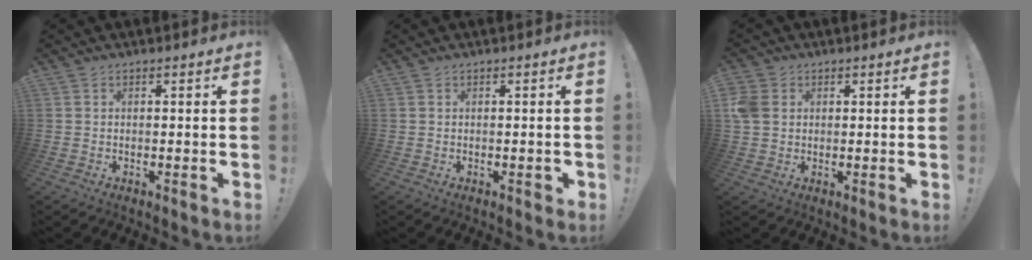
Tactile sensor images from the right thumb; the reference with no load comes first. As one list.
[{"total": 1.0, "force": [-0.2, 0.7, 0.7], "torque": [-0.005, 0.000, -0.004]}, {"total": 6.1, "force": [1.2, 5.0, 3.2], "torque": [-0.066, 0.007, 0.025]}]